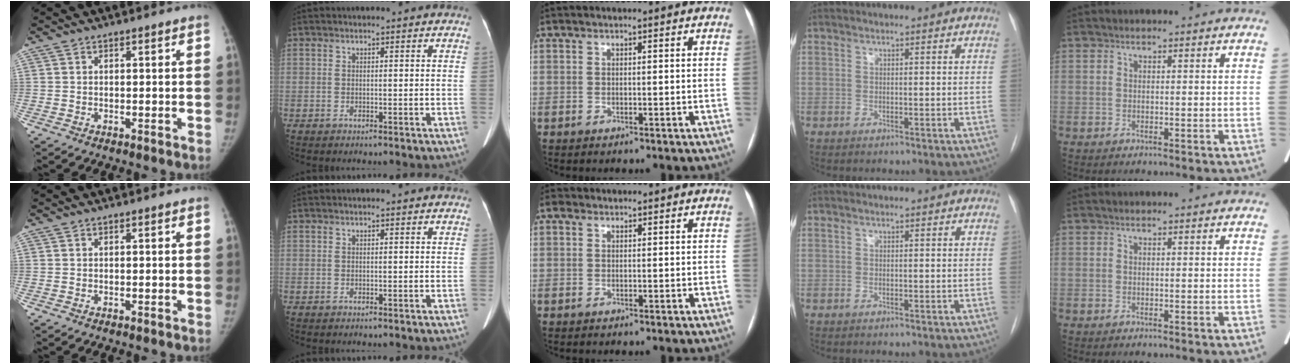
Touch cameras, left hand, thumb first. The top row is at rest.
{"middle": {"total": 0.7, "force": [0.3, 0.7, 0.2], "torque": [-0.002, 0.004, 0.002]}}